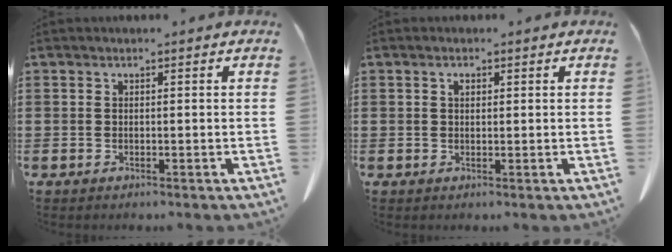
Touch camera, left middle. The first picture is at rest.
{"total": 1.2, "force": [0.6, 0.6, 0.8], "torque": [-0.018, 0.005, 0.010]}